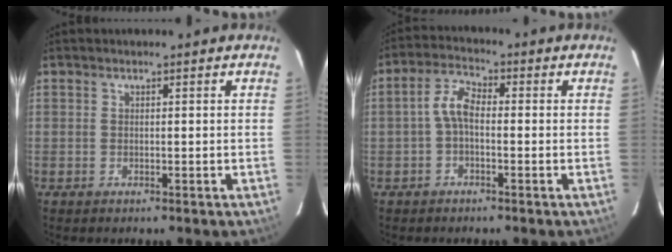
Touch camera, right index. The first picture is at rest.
{"total": 4.1, "force": [-1.0, 1.9, 3.5], "torque": [-0.078, 0.017, -0.023]}